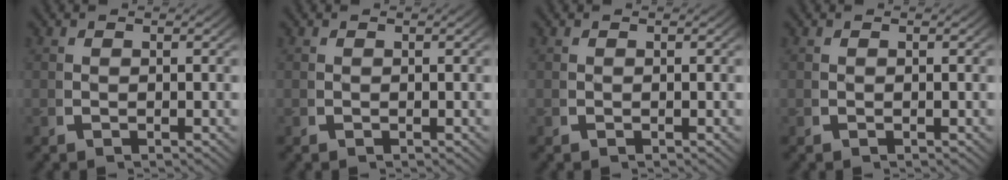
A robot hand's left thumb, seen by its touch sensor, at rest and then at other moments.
{"total": 0.0}
{"total": 0.0}
{"total": 0.0}